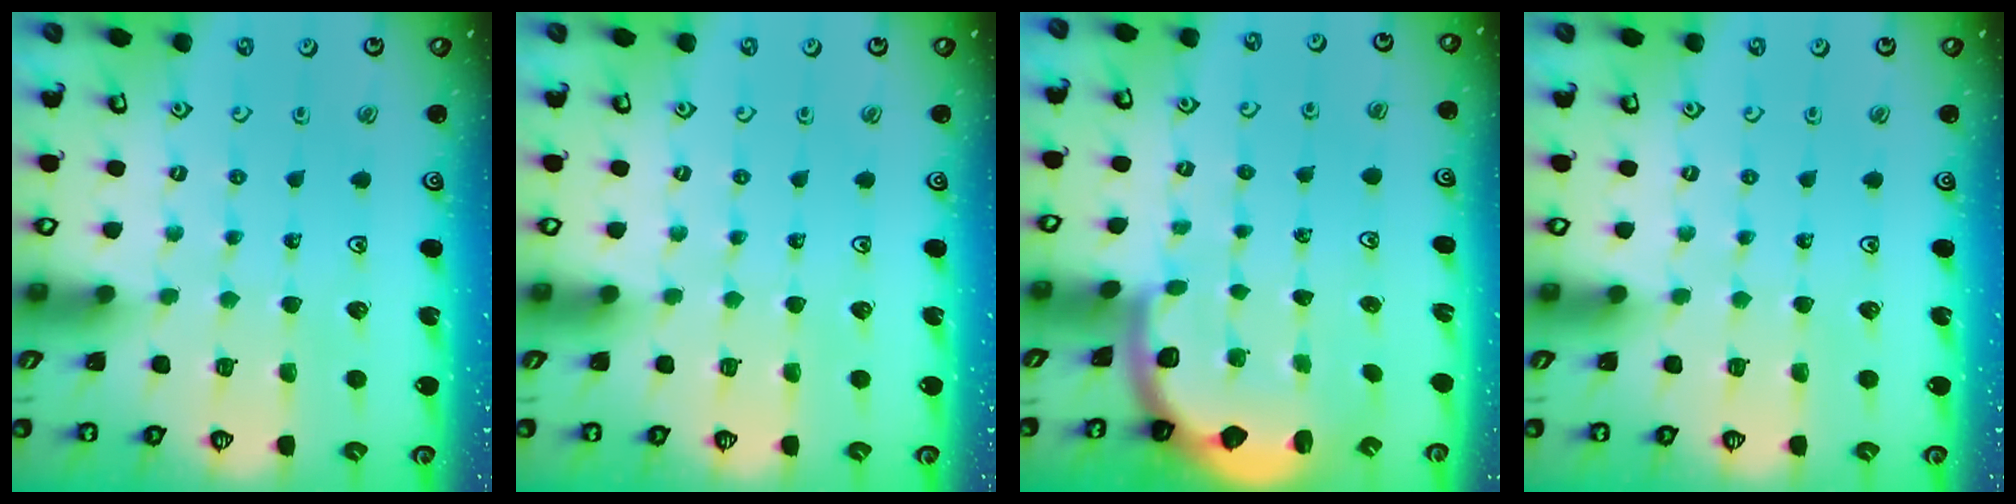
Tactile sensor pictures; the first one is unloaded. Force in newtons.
{"total": 0.0}
{"total": 2.0, "press": 1.9, "slide": 0.5}
{"total": 0.0}